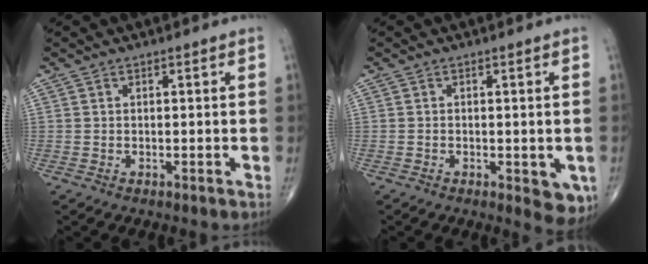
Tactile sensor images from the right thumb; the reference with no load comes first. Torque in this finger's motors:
{"motor_torque": [0.84, 1.29, 0.25, -0.44, 0.20]}